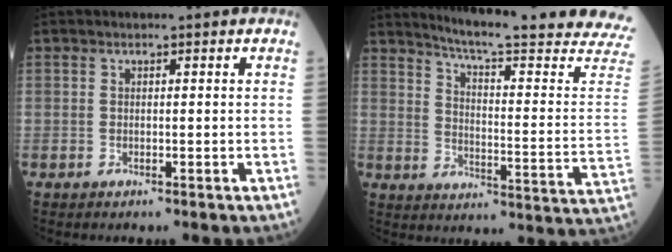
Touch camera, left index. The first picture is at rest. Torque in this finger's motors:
{"motor_torque": [0.51, -0.91, 0.01, 0.03]}